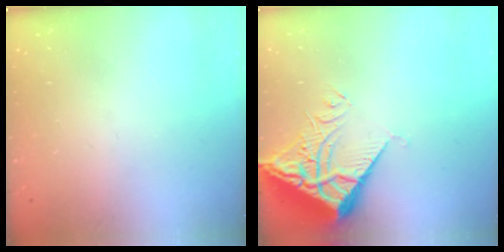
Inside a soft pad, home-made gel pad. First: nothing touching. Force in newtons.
{"total": 7.5, "press": 7.4, "slide": 1.0}